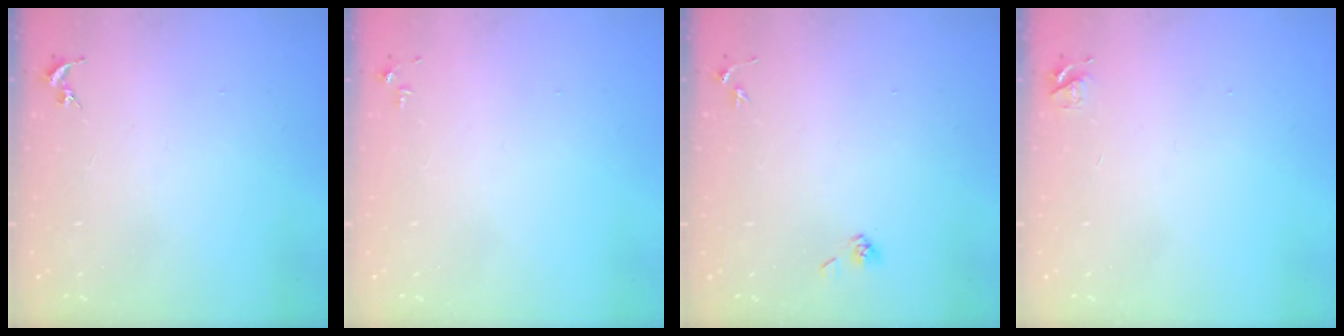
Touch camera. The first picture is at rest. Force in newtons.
{"total": 2.8, "press": 2.8, "slide": 0.4}
{"total": 4.2, "press": 3.9, "slide": 1.6}
{"total": 4.7, "press": 4.7, "slide": 0.6}